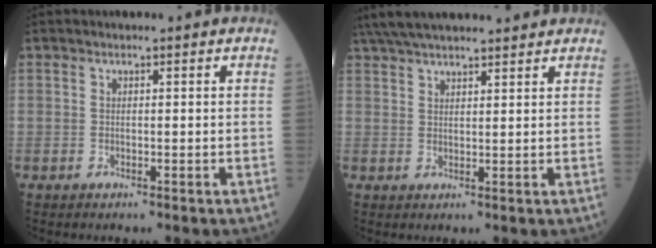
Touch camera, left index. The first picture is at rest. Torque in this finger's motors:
{"motor_torque": [0.99, -1.15, 0.24, 0.06]}